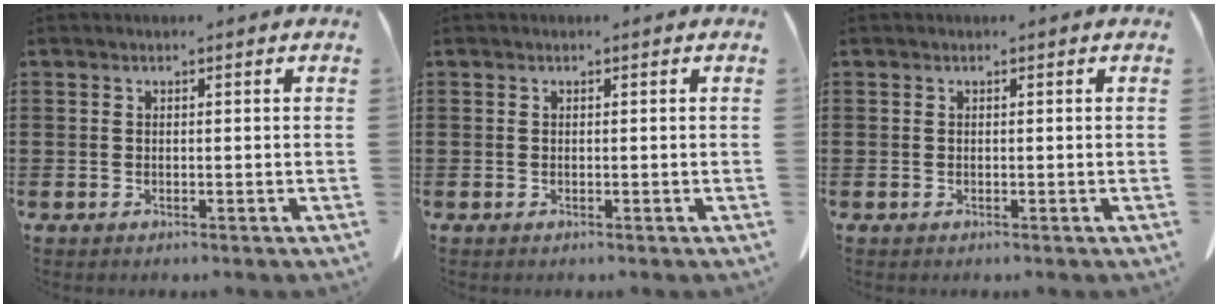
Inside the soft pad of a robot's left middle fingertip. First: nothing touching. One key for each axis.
{"total": 0.0}
{"total": 0.0}